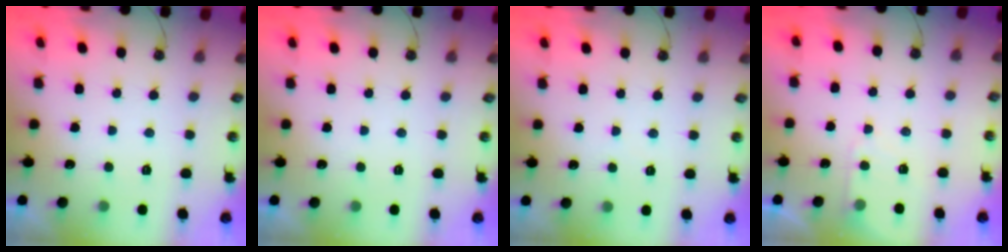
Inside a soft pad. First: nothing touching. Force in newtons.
{"total": 0.0}
{"total": 3.1, "press": 3.0, "slide": 0.5}
{"total": 4.8, "press": 4.8, "slide": 0.6}